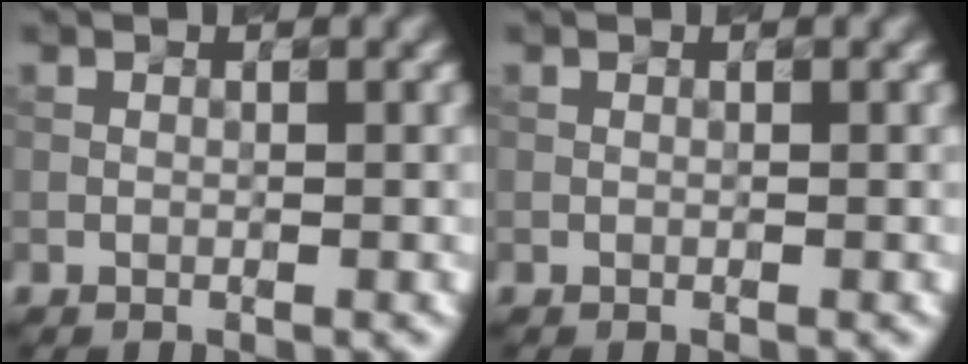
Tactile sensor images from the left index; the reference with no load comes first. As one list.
[{"total": 0.0}]